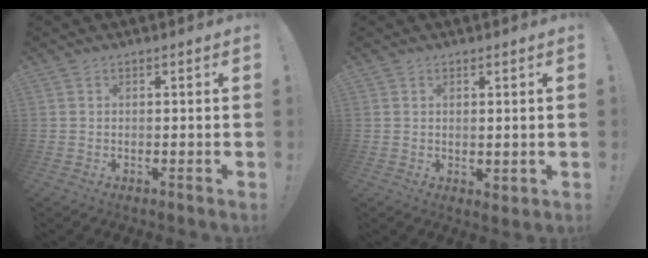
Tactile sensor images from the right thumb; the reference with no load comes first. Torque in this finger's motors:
{"motor_torque": [-0.31, 0.18, 0.11, 0.10, -0.03]}